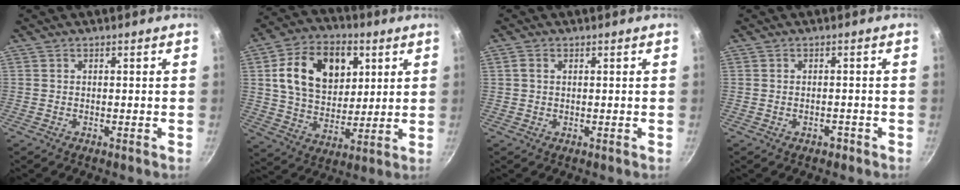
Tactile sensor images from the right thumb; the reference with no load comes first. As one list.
[{"total": 18.2, "force": [5.3, 12.8, 11.8], "torque": [-0.171, -0.006, 0.087]}, {"total": 1.5, "force": [0.5, 1.0, 1.0], "torque": [-0.017, 0.001, 0.009]}, {"total": 1.5, "force": [-0.9, 0.9, 0.8], "torque": [-0.006, 0.012, -0.009]}]